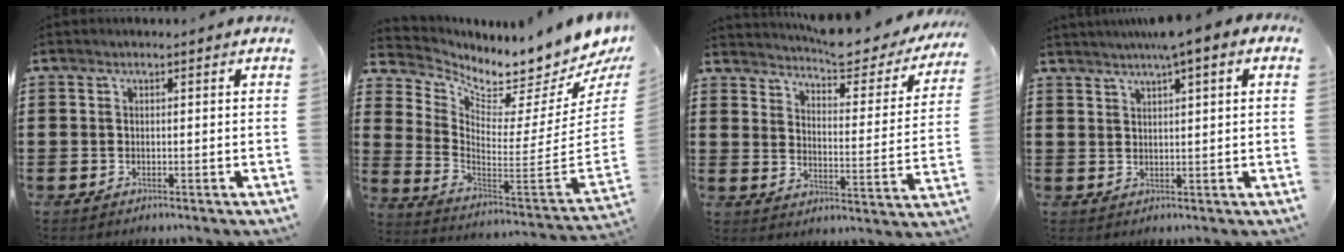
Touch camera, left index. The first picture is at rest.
{"total": 3.8, "force": [3.8, 0.5, 0.5], "torque": [-0.027, -0.077, 0.056]}
{"total": 5.7, "force": [5.4, 0.6, 1.7], "torque": [-0.047, -0.038, 0.087]}
{"total": 4.2, "force": [2.9, -0.1, 3.1], "torque": [-0.066, 0.003, 0.052]}